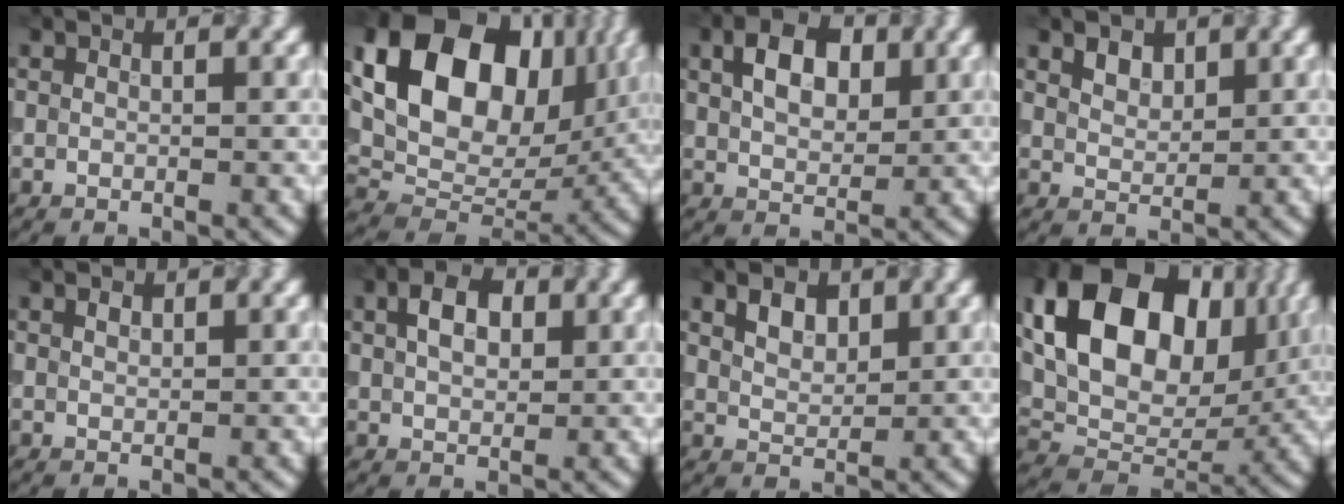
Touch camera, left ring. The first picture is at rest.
{"total": 16.4, "force": [5.5, 11.0, 10.8], "torque": [-0.203, 0.029, 0.102]}
{"total": 4.7, "force": [1.5, 3.0, 3.3], "torque": [-0.057, 0.007, 0.024]}
{"total": 1.8, "force": [1.2, 1.1, 0.8], "torque": [-0.015, 0.001, 0.025]}
{"total": 0.7, "force": [0.4, 0.4, 0.4], "torque": [-0.008, 0.001, 0.009]}
{"total": 3.6, "force": [1.1, 2.3, 2.6], "torque": [-0.048, 0.007, 0.017]}
{"total": 2.4, "force": [1.3, 1.4, 1.4], "torque": [-0.025, 0.002, 0.027]}
{"total": 14.0, "force": [4.2, 9.4, 9.4], "torque": [-0.157, 0.014, 0.072]}